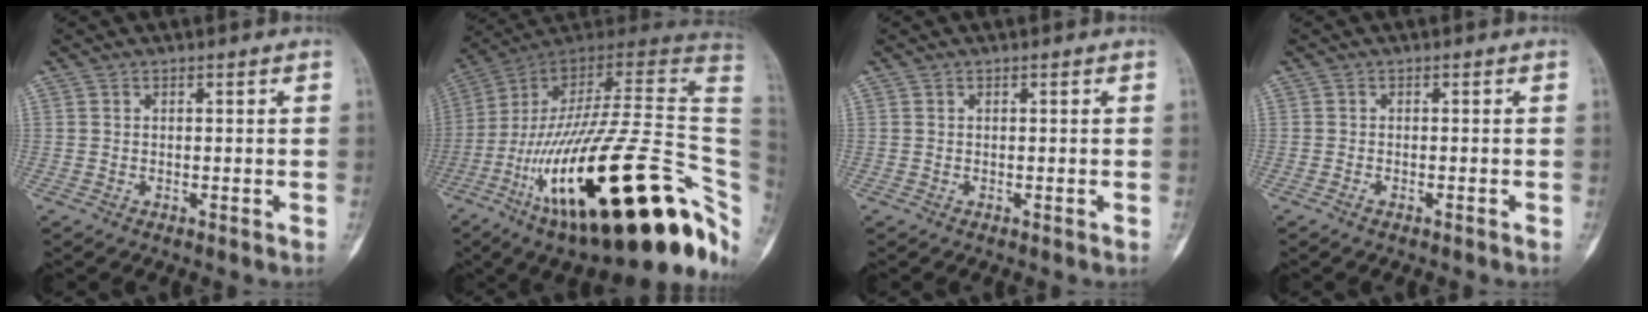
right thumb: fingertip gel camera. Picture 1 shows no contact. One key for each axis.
{"total": 40.1, "fx": -11.7, "fy": 13.5, "fz": 35.9, "tx": -0.490, "ty": 0.064, "tz": -0.188}
{"total": 0.0}
{"total": 0.8, "fx": -0.6, "fy": 0.2, "fz": 0.5, "tx": -0.014, "ty": 0.008, "tz": -0.006}